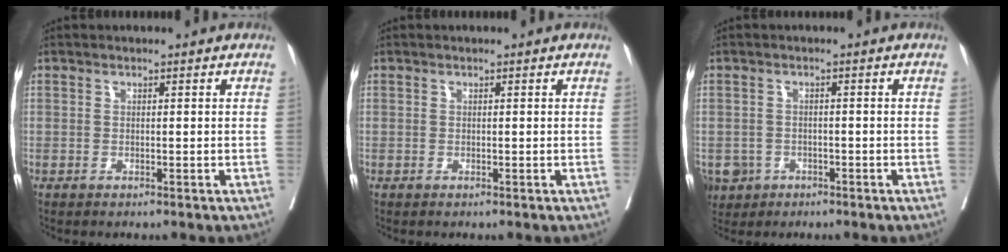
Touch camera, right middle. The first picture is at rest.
{"total": 0.0}
{"total": 4.7, "force": [-2.5, 3.9, 0.9], "torque": [-0.018, 0.004, -0.038]}